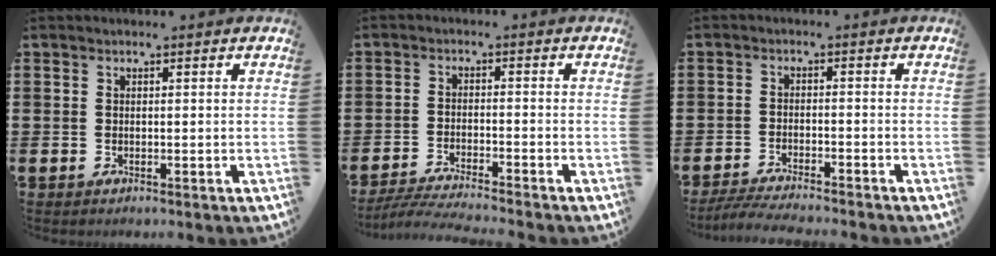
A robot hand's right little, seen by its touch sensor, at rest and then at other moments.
{"total": 3.4, "force": [-3.2, -0.3, 1.2], "torque": [-0.018, -0.004, -0.062]}
{"total": 3.2, "force": [-3.0, -0.1, 1.0], "torque": [-0.022, -0.003, -0.061]}